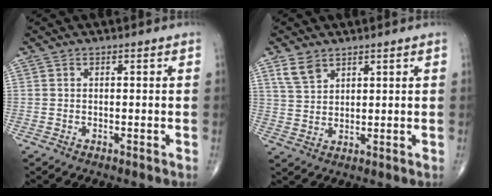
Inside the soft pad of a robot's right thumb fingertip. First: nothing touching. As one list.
[{"total": 4.6, "force": [3.1, 2.7, 2.1], "torque": [-0.031, -0.014, 0.069]}]